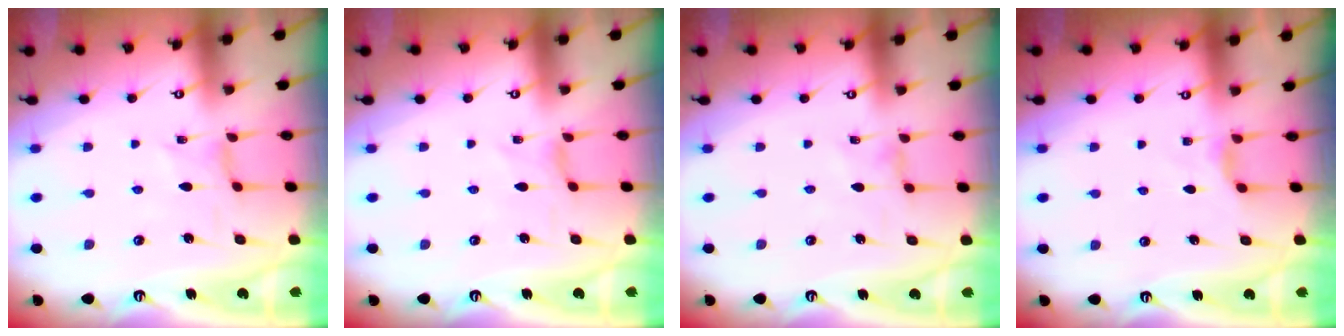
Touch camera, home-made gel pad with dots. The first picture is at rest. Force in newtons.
{"total": 0.0}
{"total": 0.8, "press": 0.8, "slide": 0.3}
{"total": 4.2, "press": 4.1, "slide": 0.7}